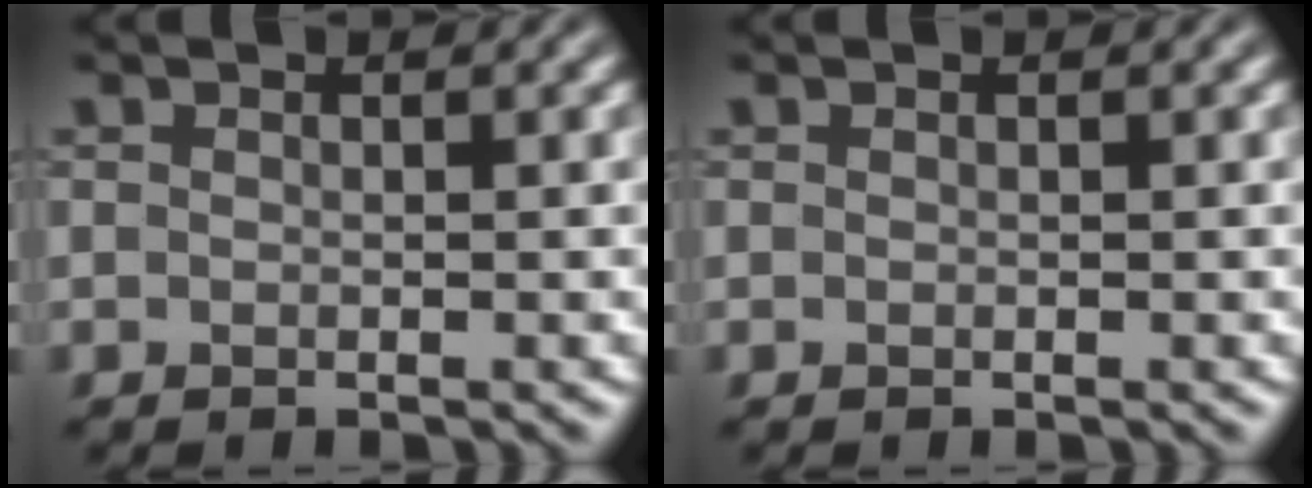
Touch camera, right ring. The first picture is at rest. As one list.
[{"total": 0.0}]